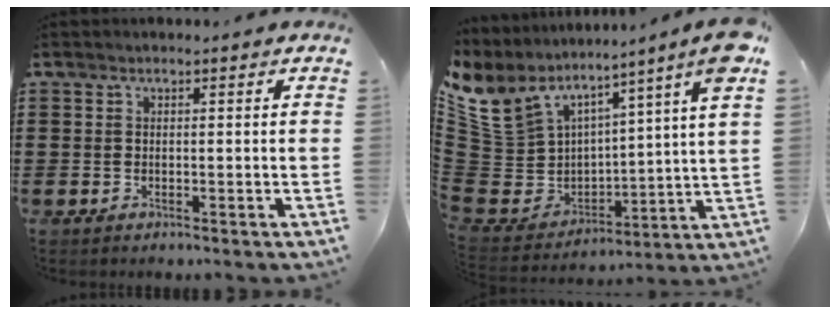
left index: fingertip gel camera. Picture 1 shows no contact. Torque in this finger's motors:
{"motor_torque": [2.14, 0.00, 1.05, 0.21]}